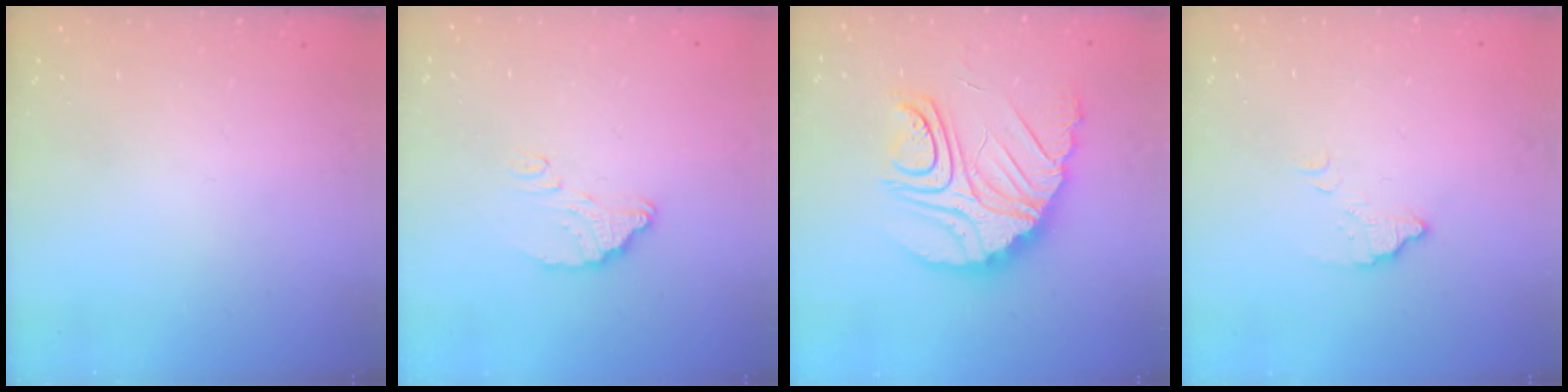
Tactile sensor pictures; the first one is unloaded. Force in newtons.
{"total": 5.9, "press": 5.9, "slide": 0.4}
{"total": 21.3, "press": 21.2, "slide": 2.1}
{"total": 4.3, "press": 4.3, "slide": 0.3}